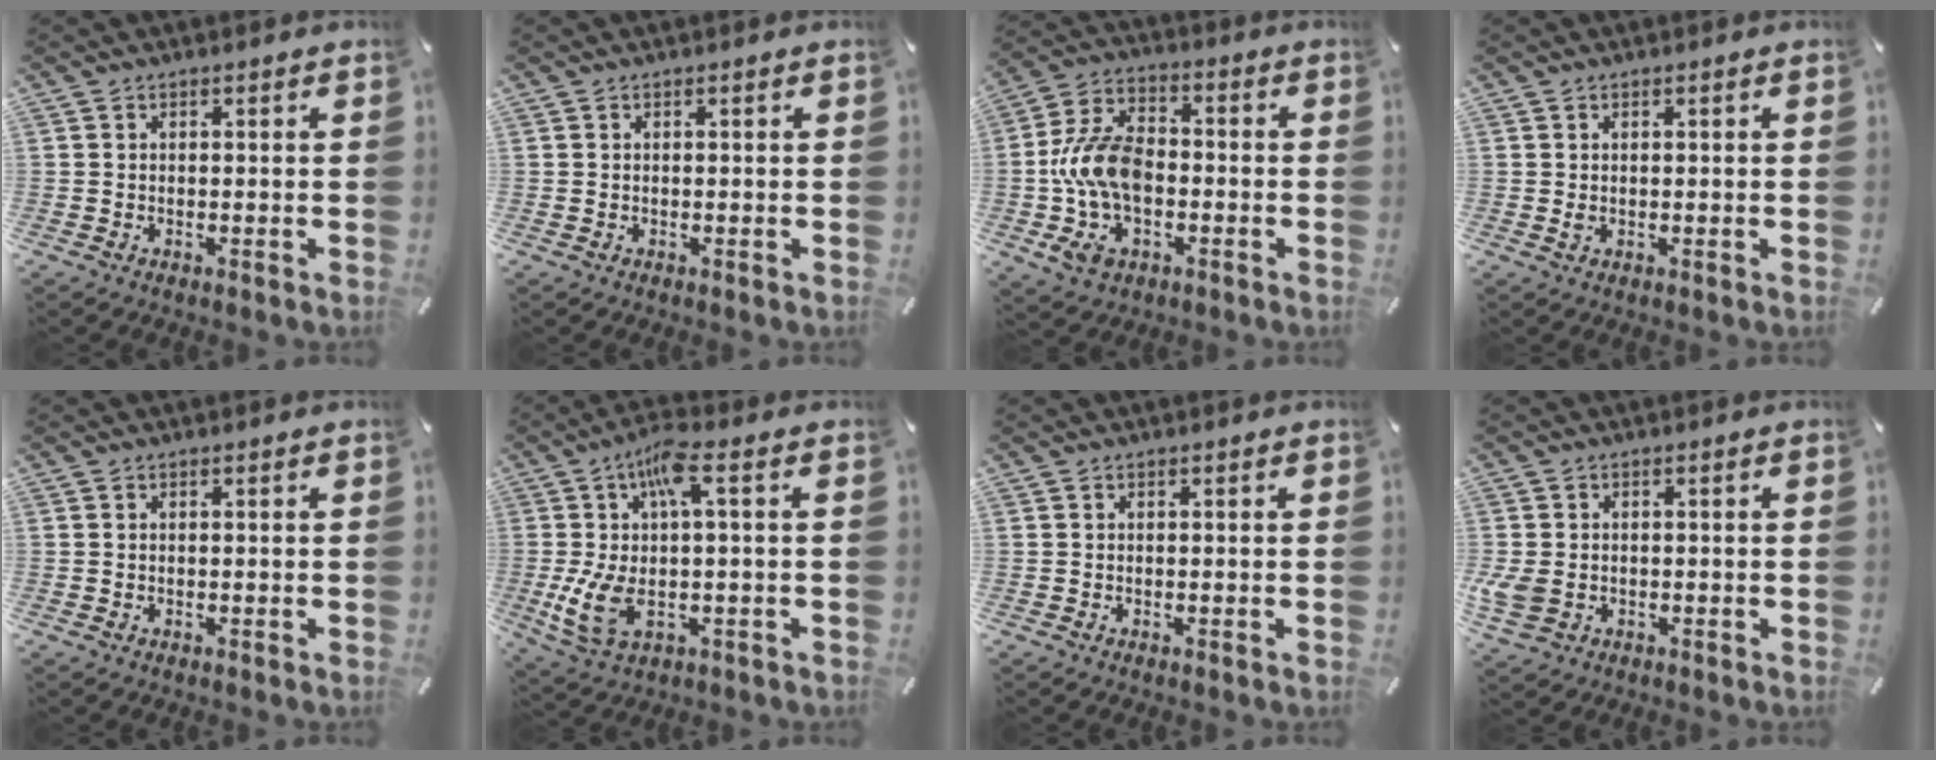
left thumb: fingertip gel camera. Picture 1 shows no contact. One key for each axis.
{"total": 0.0}
{"total": 13.8, "fx": -2.9, "fy": 9.5, "fz": 9.6, "tx": -0.202, "ty": 0.011, "tz": -0.048}
{"total": 0.8, "fx": 0.1, "fy": 0.6, "fz": 0.5, "tx": -0.003, "ty": -0.003, "tz": 0.000}
{"total": 0.0}
{"total": 13.6, "fx": 1.6, "fy": 4.7, "fz": 12.6, "tx": -0.263, "ty": -0.007, "tz": 0.026}
{"total": 0.0}
{"total": 5.5, "fx": -1.0, "fy": 4.3, "fz": 3.2, "tx": -0.088, "ty": -0.002, "tz": -0.018}